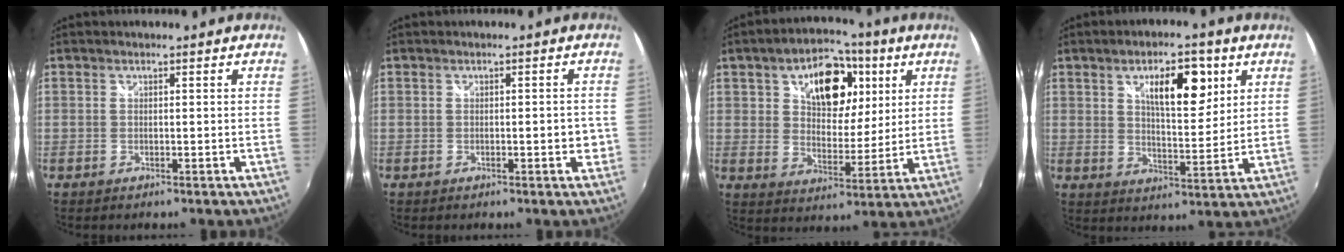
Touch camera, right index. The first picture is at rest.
{"total": 2.1, "force": [-0.6, 0.9, 1.7], "torque": [-0.021, 0.003, -0.005]}
{"total": 16.7, "force": [6.3, 10.3, 11.6], "torque": [-0.199, 0.027, 0.102]}
{"total": 10.7, "force": [4.7, 4.3, 8.6], "torque": [-0.126, 0.007, 0.075]}